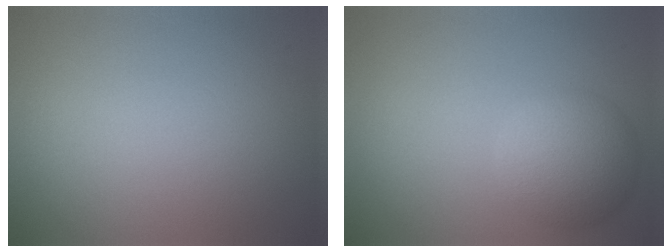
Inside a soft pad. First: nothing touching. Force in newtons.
{"total": 4.7, "press": 4.7, "slide": 0.1}